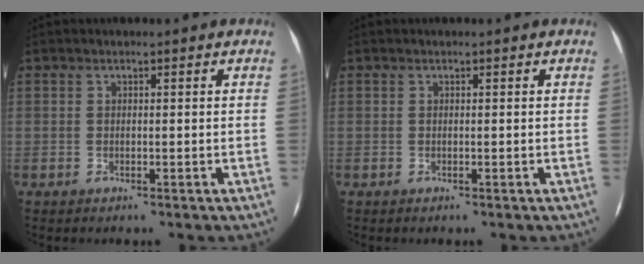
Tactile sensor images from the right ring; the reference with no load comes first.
{"total": 0.0}